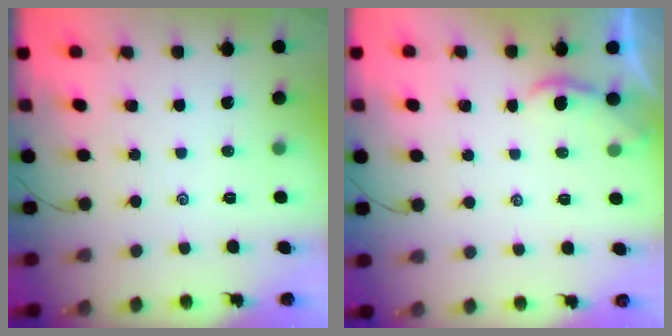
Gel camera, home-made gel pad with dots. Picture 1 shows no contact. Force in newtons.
{"total": 1.2, "press": 1.2, "slide": 0.1}